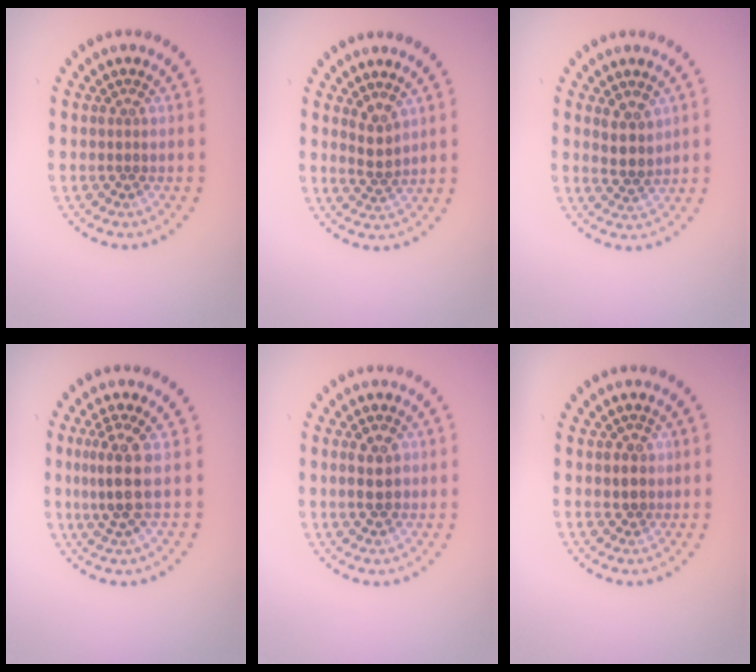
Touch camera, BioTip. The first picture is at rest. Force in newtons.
{"total": 1.9, "press": 1.6, "slide": 1.0}
{"total": 2.5, "press": 2.1, "slide": 1.3}
{"total": 3.4, "press": 2.9, "slide": 1.7}
{"total": 2.7, "press": 2.7, "slide": 0.1}
{"total": 1.5, "press": 1.3, "slide": 0.7}